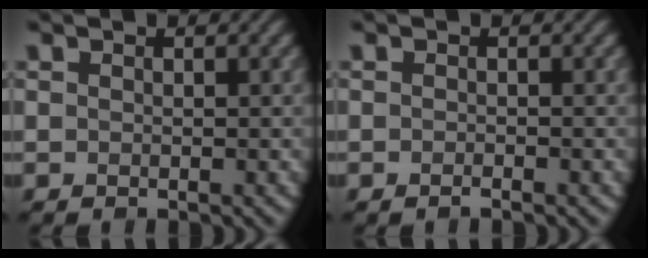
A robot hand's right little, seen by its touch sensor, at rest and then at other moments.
{"total": 0.7, "force": [-0.5, 0.1, 0.5], "torque": [-0.007, 0.000, -0.012]}